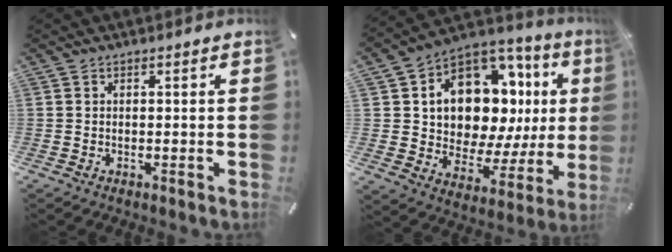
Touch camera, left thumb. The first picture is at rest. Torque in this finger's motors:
{"motor_torque": [1.75, 1.42, 1.32, 0.81, 0.12]}